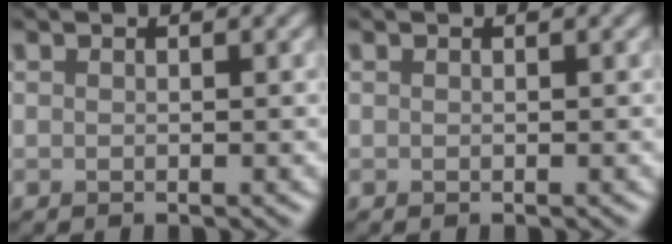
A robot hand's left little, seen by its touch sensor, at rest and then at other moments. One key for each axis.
{"total": 0.0}